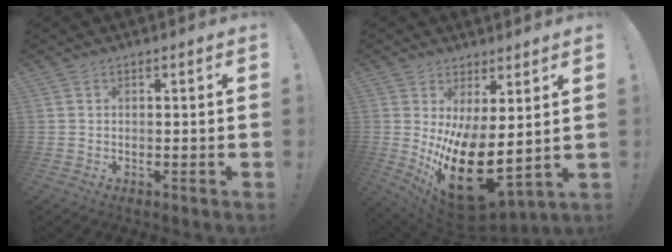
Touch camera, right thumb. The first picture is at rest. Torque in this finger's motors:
{"motor_torque": [0.39, 1.74, 2.76, -0.01, 0.89]}